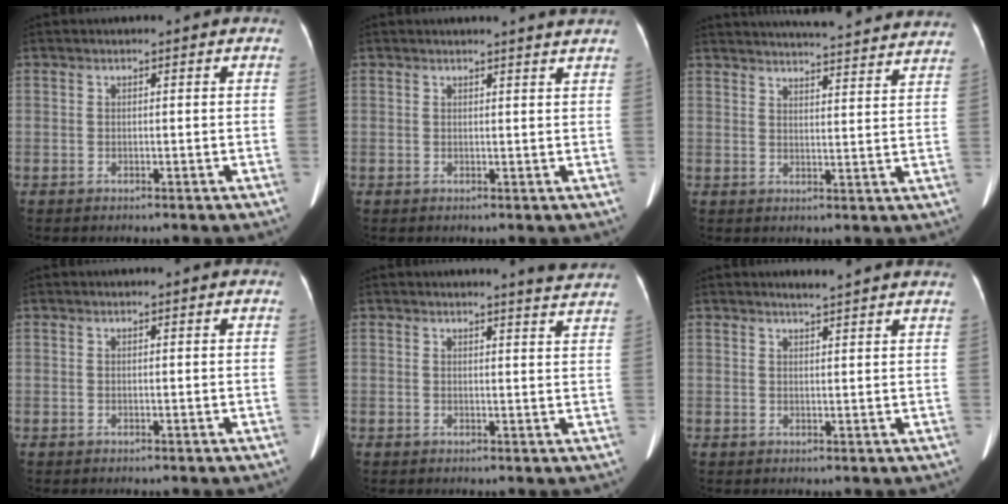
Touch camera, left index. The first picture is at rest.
{"total": 3.1, "force": [2.9, -0.6, 0.9], "torque": [-0.014, -0.005, 0.025]}
{"total": 25.4, "force": [24.0, 2.5, 8.0], "torque": [-0.121, -0.029, 0.289]}
{"total": 0.9, "force": [0.8, 0.0, 0.3], "torque": [-0.008, 0.006, 0.010]}
{"total": 5.5, "force": [5.3, -0.4, 1.2], "torque": [-0.020, -0.014, 0.042]}
{"total": 6.3, "force": [5.8, -0.2, 2.4], "torque": [-0.036, 0.012, 0.059]}